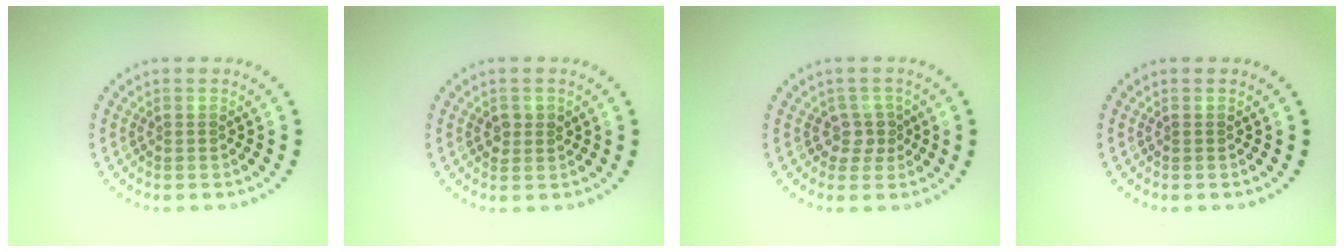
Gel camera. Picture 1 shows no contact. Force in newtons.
{"total": 1.4, "press": 1.3, "slide": 0.3}
{"total": 2.0, "press": 1.5, "slide": 1.3}
{"total": 0.0}